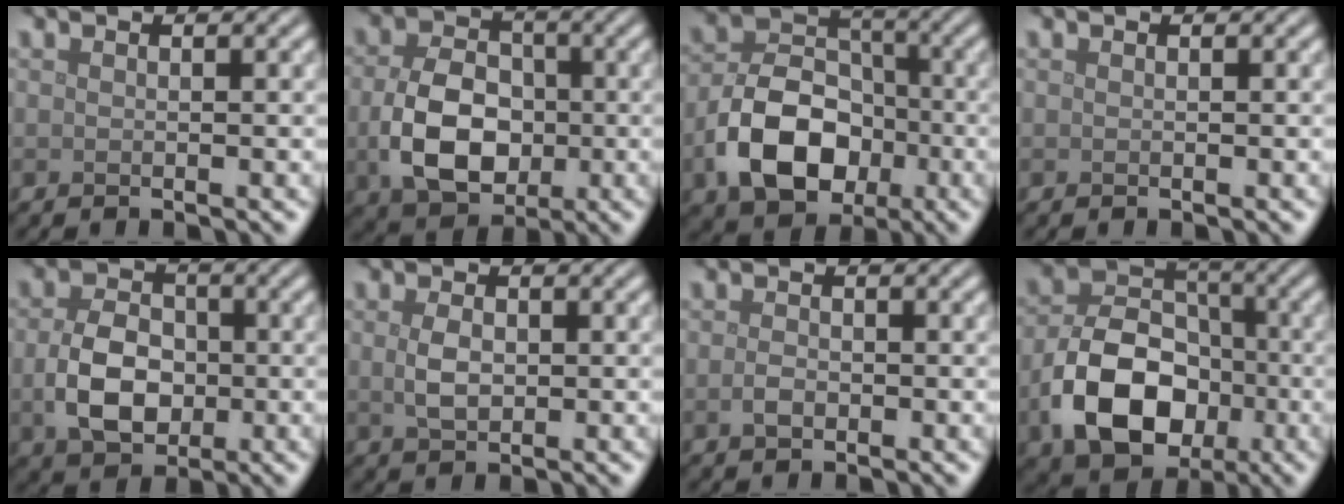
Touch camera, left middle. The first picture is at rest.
{"total": 7.2, "force": [-1.1, 5.1, 4.9], "torque": [-0.104, -0.008, -0.019]}
{"total": 8.6, "force": [-2.9, 6.0, 5.4], "torque": [-0.100, 0.000, -0.057]}
{"total": 0.0}
{"total": 5.5, "force": [-0.8, 3.9, 3.8], "torque": [-0.080, -0.006, -0.015]}
{"total": 2.4, "force": [0.1, 1.5, 1.8], "torque": [-0.043, -0.001, 0.004]}
{"total": 1.2, "force": [-0.4, 0.8, 0.9], "torque": [-0.019, -0.001, -0.009]}
{"total": 9.5, "force": [-3.1, 6.7, 6.1], "torque": [-0.114, 0.000, -0.058]}